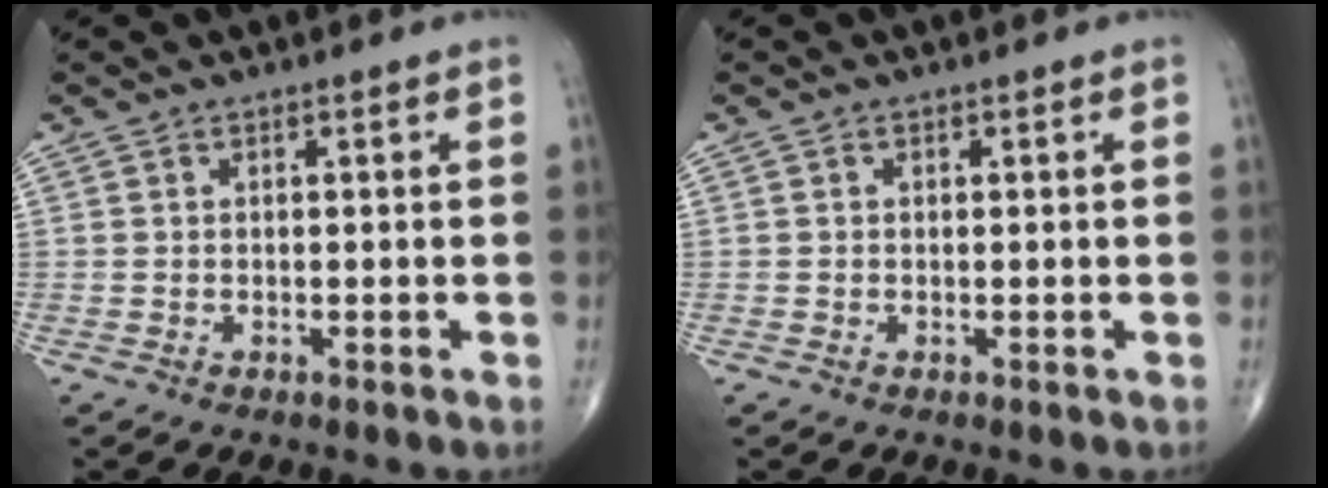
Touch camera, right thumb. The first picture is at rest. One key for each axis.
{"total": 0.0}